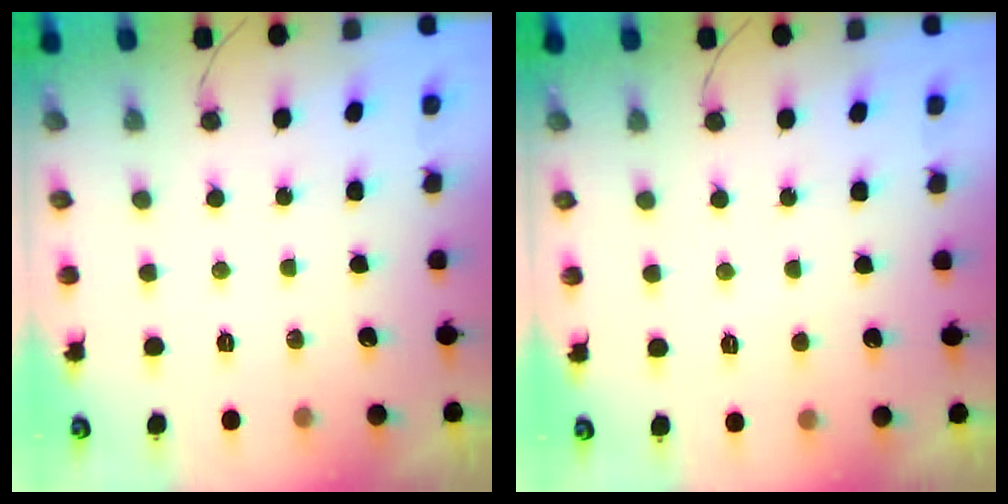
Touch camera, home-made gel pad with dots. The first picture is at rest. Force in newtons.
{"total": 2.1, "press": 2.1, "slide": 0.2}